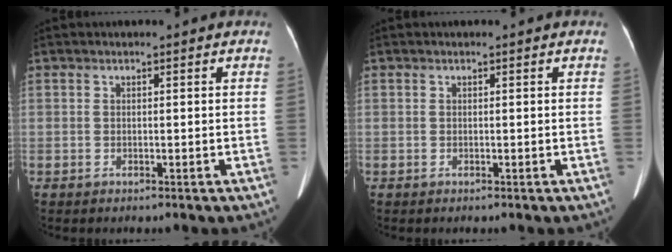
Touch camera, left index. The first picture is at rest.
{"total": 0.0}